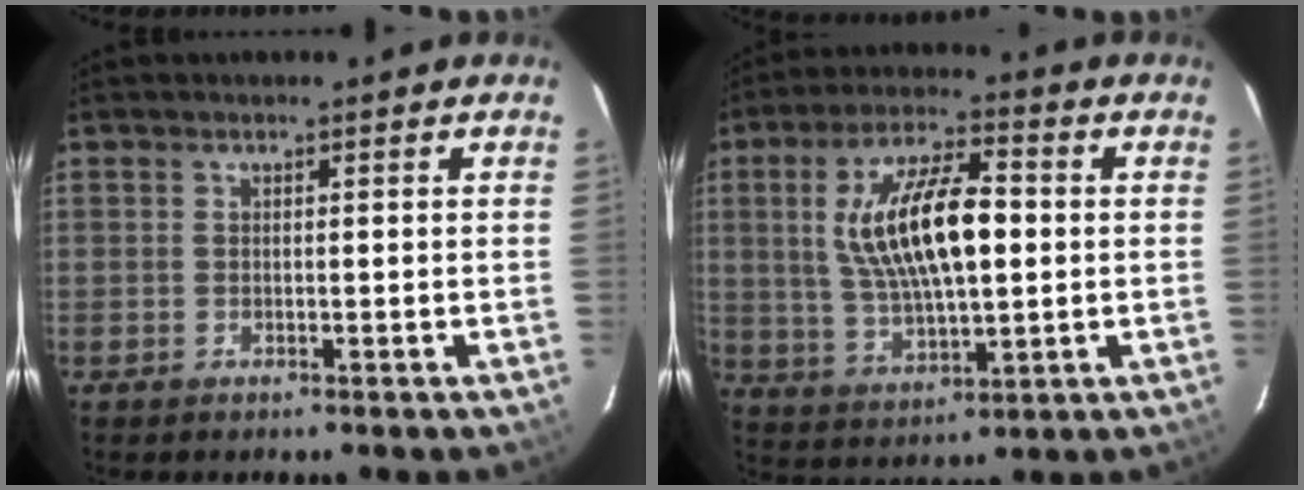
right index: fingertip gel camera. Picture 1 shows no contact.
{"total": 15.7, "force": [1.8, 5.8, 14.4], "torque": [-0.272, 0.009, 0.039]}